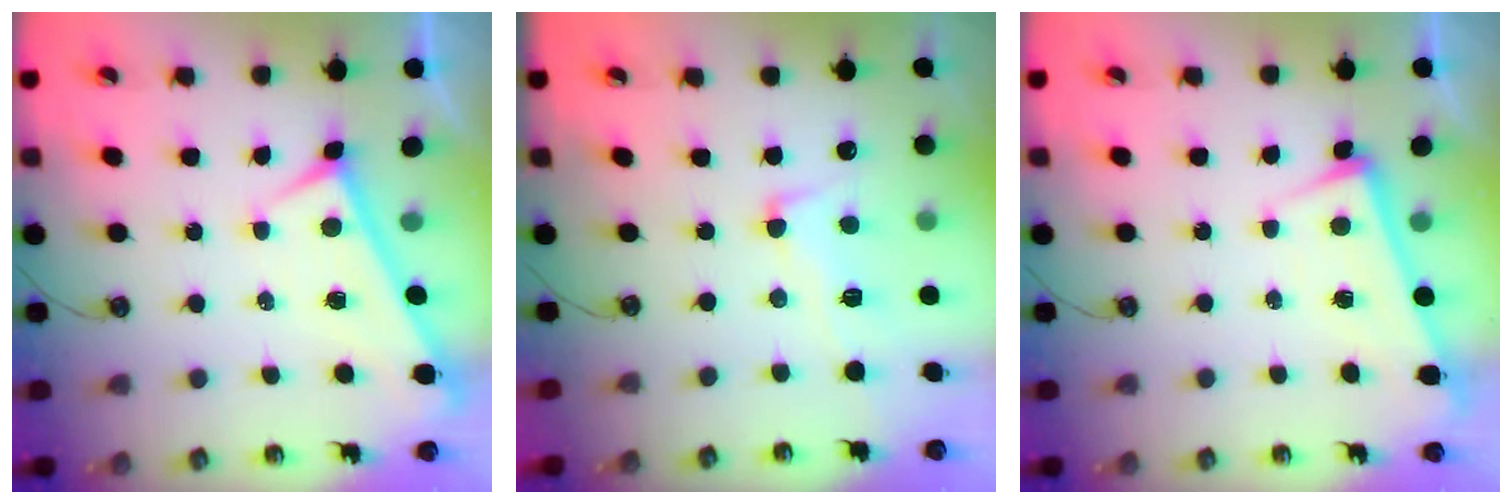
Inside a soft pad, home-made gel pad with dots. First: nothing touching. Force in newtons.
{"total": 3.6, "press": 3.4, "slide": 1.2}
{"total": 0.8, "press": 0.7, "slide": 0.5}